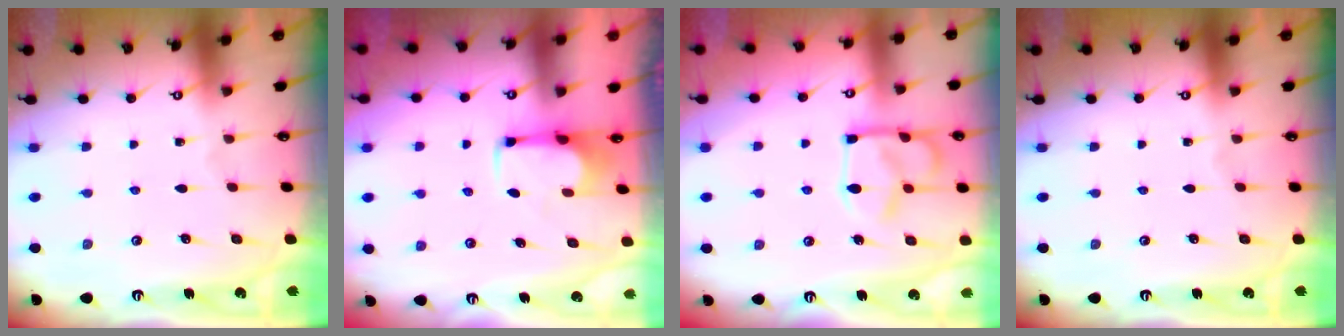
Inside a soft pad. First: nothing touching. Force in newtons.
{"total": 2.7, "press": 2.5, "slide": 1.1}
{"total": 14.4, "press": 14.3, "slide": 1.2}
{"total": 0.0}